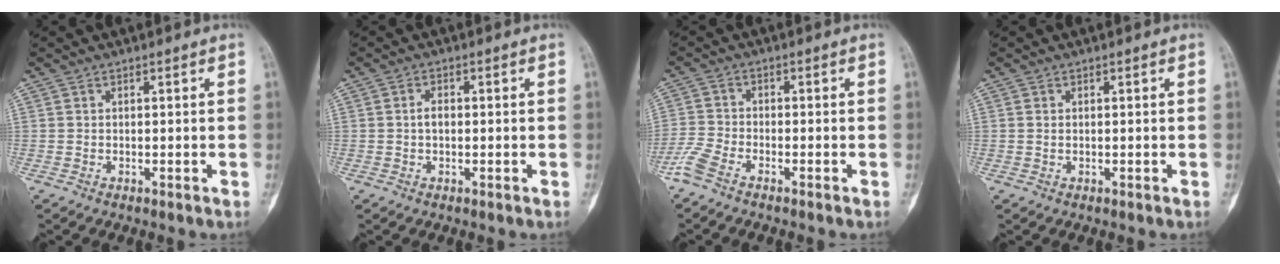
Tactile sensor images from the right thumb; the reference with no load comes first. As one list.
[{"total": 2.1, "force": [-0.1, 1.3, 1.6], "torque": [-0.032, 0.005, -0.004]}, {"total": 4.3, "force": [-3.3, 1.4, 2.4], "torque": [-0.070, 0.012, -0.074]}, {"total": 0.5, "force": [0.1, 0.4, 0.4], "torque": [-0.012, 0.002, 0.003]}]